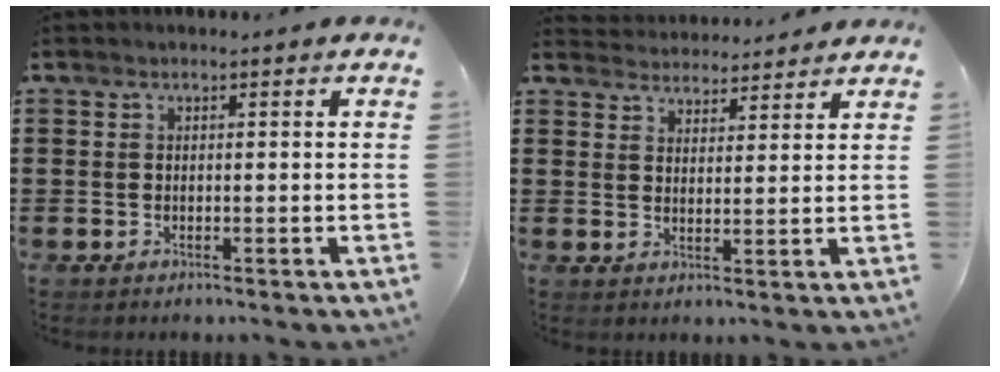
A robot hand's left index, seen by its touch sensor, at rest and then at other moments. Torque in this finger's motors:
{"motor_torque": [0.49, -0.56, -0.06, -0.01]}